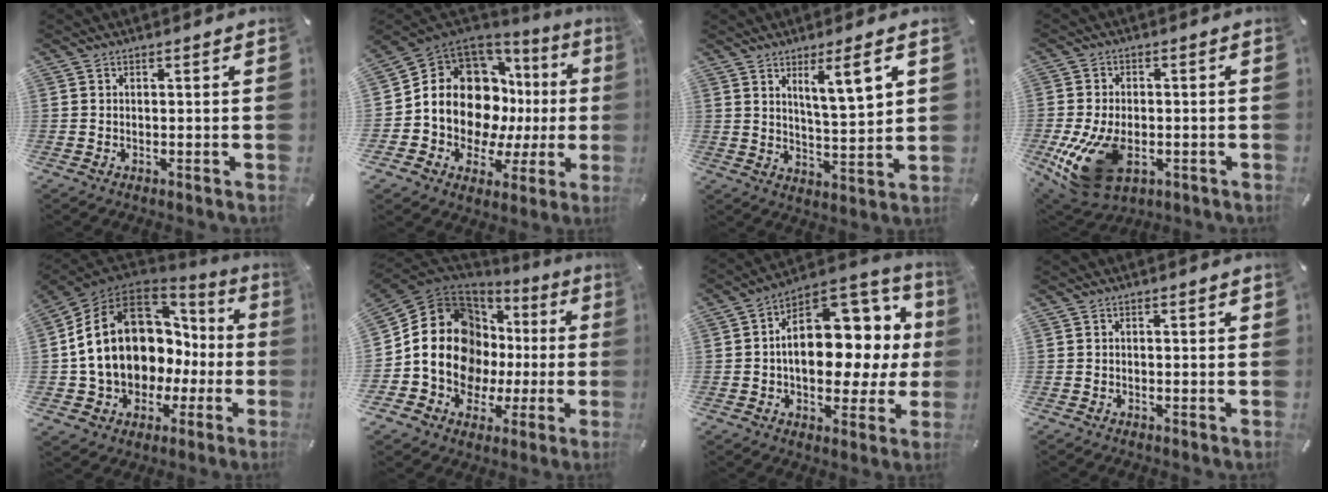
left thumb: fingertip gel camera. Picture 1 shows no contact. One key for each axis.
{"total": 15.0, "fx": 3.1, "fy": 12.0, "fz": 8.5, "tx": -0.146, "ty": -0.051, "tz": 0.066}
{"total": 8.7, "fx": 5.2, "fy": 1.3, "fz": 6.9, "tx": -0.113, "ty": -0.028, "tz": 0.083}
{"total": 14.2, "fx": -4.2, "fy": 9.0, "fz": 10.2, "tx": -0.206, "ty": 0.004, "tz": -0.066}
{"total": 19.1, "fx": 2.4, "fy": 14.8, "fz": 11.9, "tx": -0.237, "ty": -0.021, "tz": 0.054}
{"total": 17.7, "fx": 1.6, "fy": 14.8, "fz": 9.7, "tx": -0.189, "ty": -0.022, "tz": 0.032}
{"total": 17.3, "fx": 2.6, "fy": 11.6, "fz": 12.6, "tx": -0.157, "ty": -0.030, "tz": 0.048}
{"total": 0.9, "fx": 0.2, "fy": 0.3, "fz": 0.8, "tx": -0.016, "ty": 0.002, "tz": 0.002}